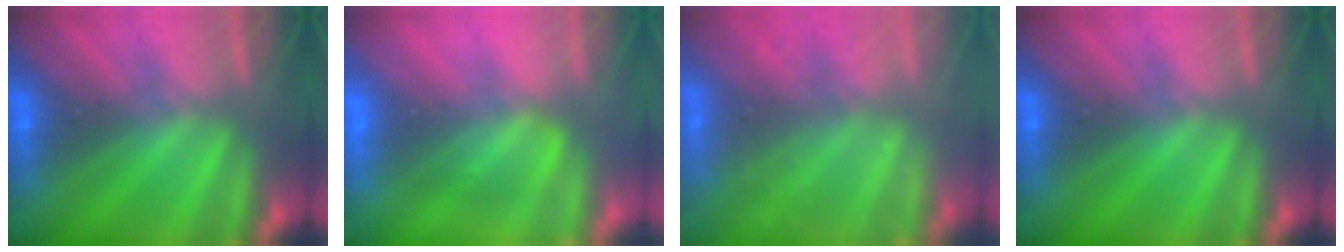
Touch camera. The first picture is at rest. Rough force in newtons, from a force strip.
{"total": 2.7}
{"total": 2.3}
{"total": 0.0}